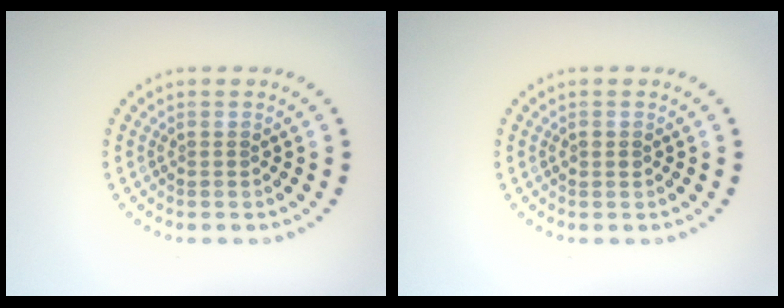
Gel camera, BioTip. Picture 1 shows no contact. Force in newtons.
{"total": 0.9, "press": 0.9, "slide": 0.3}